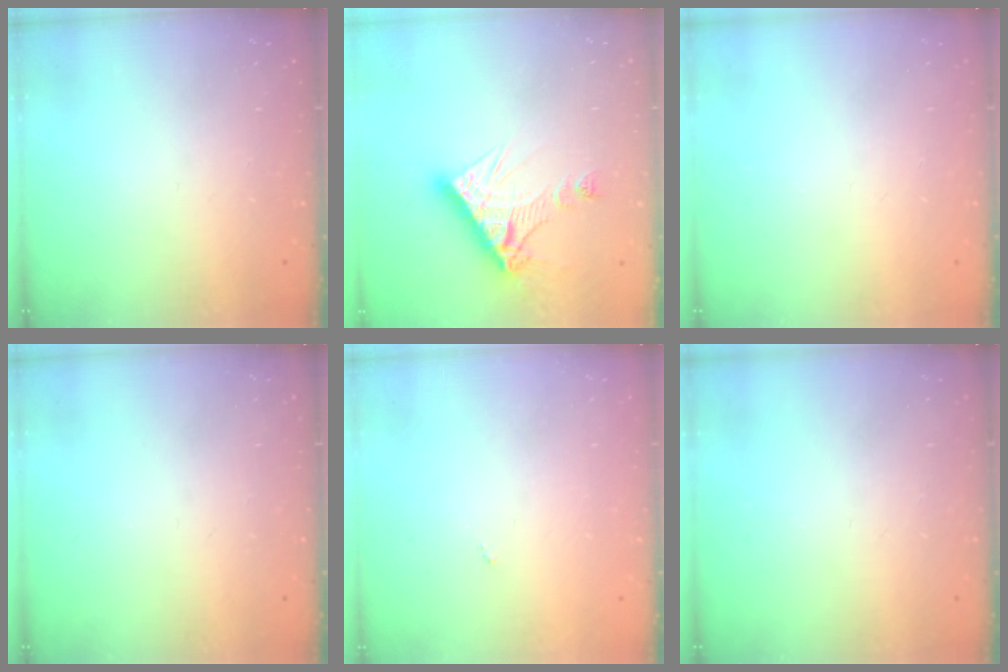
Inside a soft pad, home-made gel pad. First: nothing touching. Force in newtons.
{"total": 12.1, "press": 12.1, "slide": 1.2}
{"total": 0.0}
{"total": 0.0}
{"total": 0.0}
{"total": 0.0}